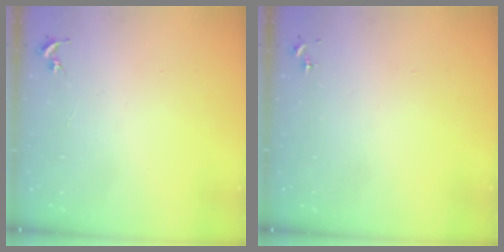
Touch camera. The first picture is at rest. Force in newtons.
{"total": 0.0}